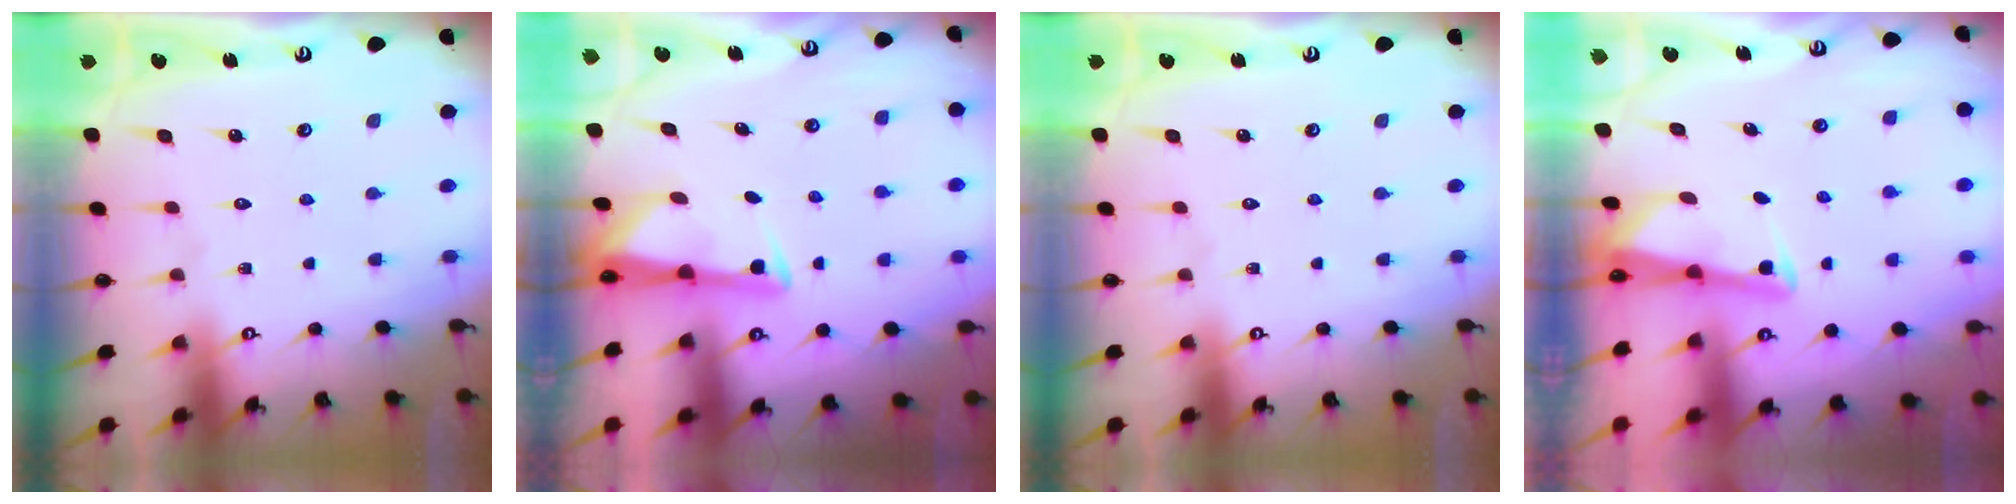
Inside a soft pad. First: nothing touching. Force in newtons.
{"total": 3.1, "press": 3.1, "slide": 0.5}
{"total": 0.0}
{"total": 2.8, "press": 2.8, "slide": 0.2}